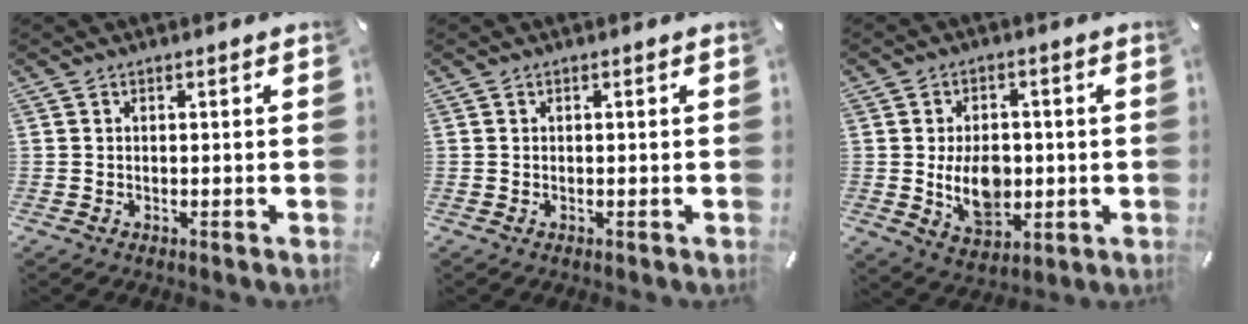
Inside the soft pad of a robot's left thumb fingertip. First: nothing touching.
{"total": 0.0}
{"total": 10.0, "force": [-0.6, 7.1, 7.0], "torque": [-0.117, -0.004, -0.013]}